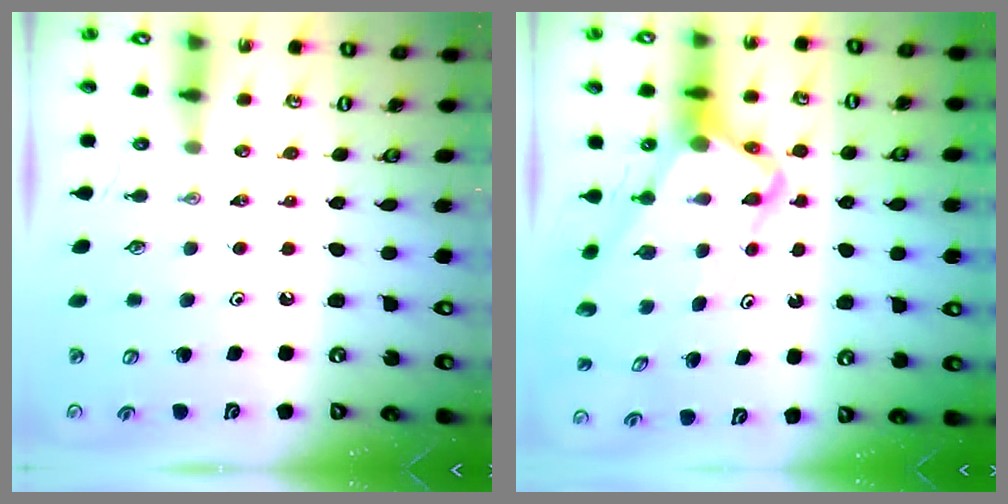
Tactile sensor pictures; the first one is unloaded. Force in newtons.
{"total": 6.8, "press": 6.8, "slide": 0.4}